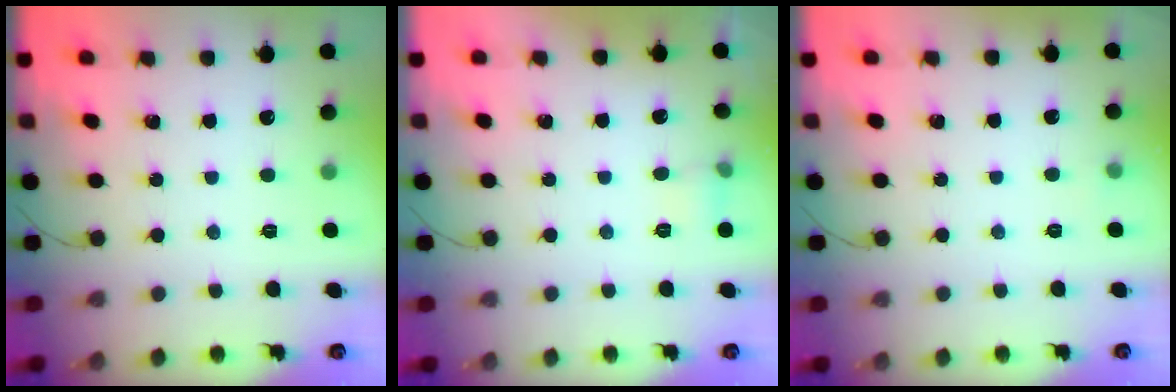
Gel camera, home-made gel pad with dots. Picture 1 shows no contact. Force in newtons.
{"total": 5.5, "press": 5.1, "slide": 1.8}
{"total": 3.4, "press": 2.1, "slide": 2.7}